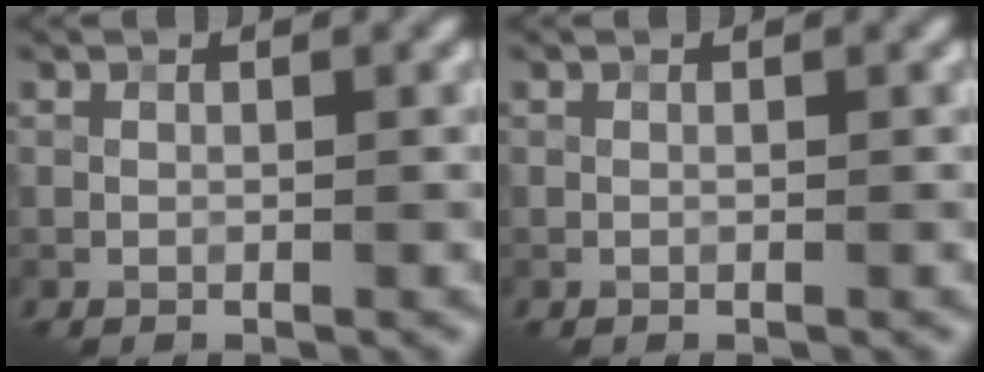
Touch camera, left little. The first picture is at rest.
{"total": 0.0}